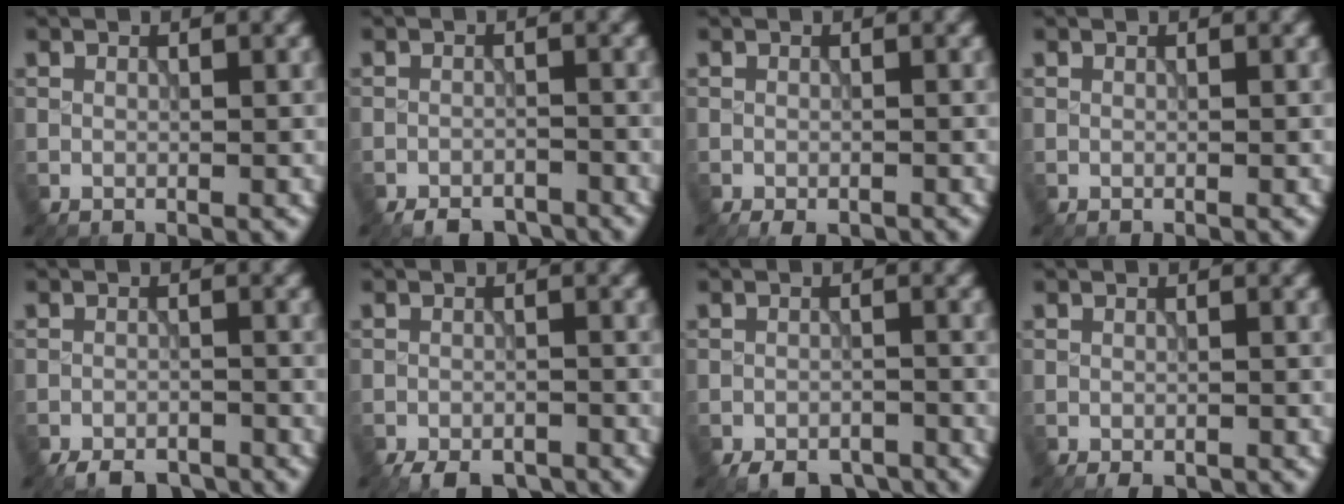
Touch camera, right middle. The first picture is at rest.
{"total": 3.5, "force": [-3.0, 1.3, 1.2], "torque": [-0.014, -0.006, -0.052]}
{"total": 1.9, "force": [-1.5, 0.6, 0.9], "torque": [-0.012, -0.003, -0.021]}
{"total": 0.0}
{"total": 3.9, "force": [-3.3, 1.3, 1.5], "torque": [-0.021, -0.007, -0.058]}
{"total": 4.3, "force": [-3.6, 1.5, 1.7], "torque": [-0.026, -0.010, -0.061]}
{"total": 4.2, "force": [-3.5, 1.7, 1.5], "torque": [-0.019, -0.009, -0.058]}
{"total": 1.6, "force": [-1.3, 0.5, 0.7], "torque": [-0.009, -0.003, -0.018]}